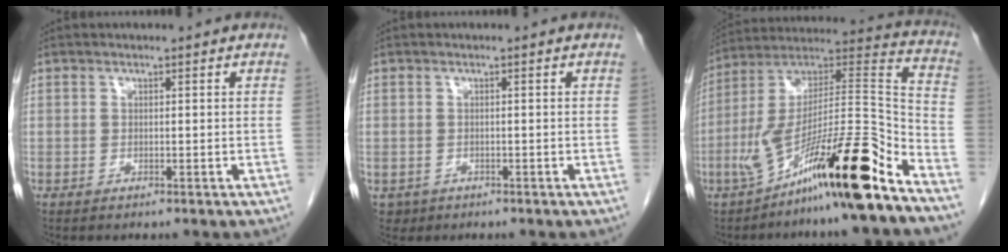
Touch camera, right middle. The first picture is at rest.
{"total": 1.6, "force": [-0.7, 1.4, 0.2], "torque": [-0.006, 0.003, -0.007]}
{"total": 23.2, "force": [-14.1, 1.5, 18.4], "torque": [-0.295, -0.005, -0.238]}